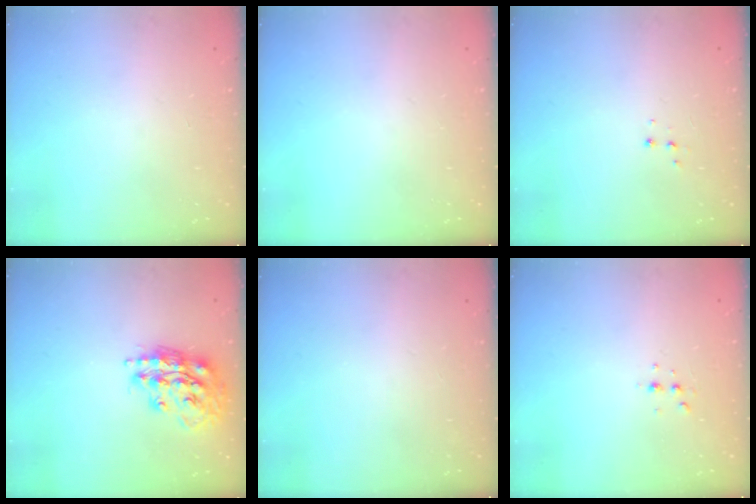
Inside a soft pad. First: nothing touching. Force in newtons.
{"total": 0.0}
{"total": 3.3, "press": 3.3, "slide": 0.5}
{"total": 16.2, "press": 16.2, "slide": 1.5}
{"total": 0.0}
{"total": 3.4, "press": 3.3, "slide": 0.7}